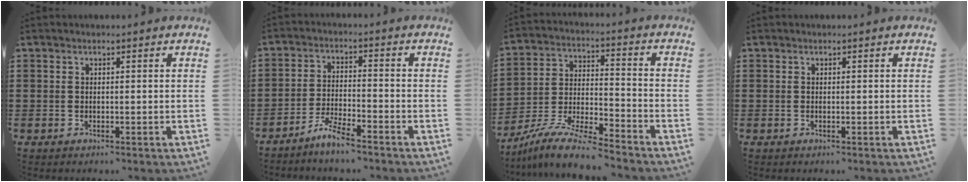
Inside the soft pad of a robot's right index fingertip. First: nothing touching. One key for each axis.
{"total": 4.4, "fx": -4.1, "fy": 0.0, "fz": 1.5, "tx": -0.042, "ty": -0.002, "tz": -0.084}
{"total": 9.8, "fx": -9.1, "fy": 0.5, "fz": 3.7, "tx": -0.076, "ty": 0.010, "tz": -0.183}
{"total": 0.0}